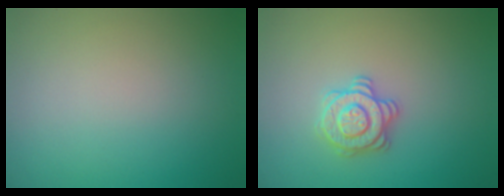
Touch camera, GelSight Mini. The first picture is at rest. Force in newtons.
{"total": 2.8, "press": 2.7, "slide": 0.5}